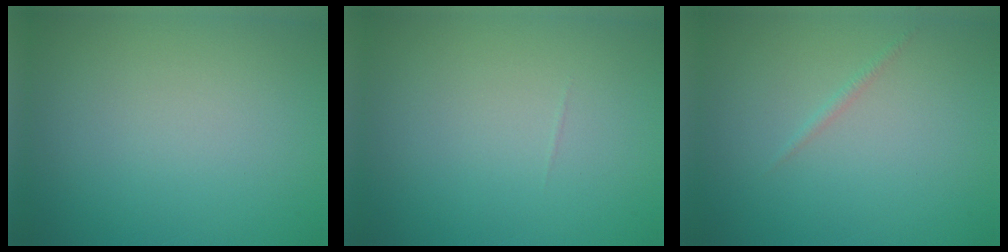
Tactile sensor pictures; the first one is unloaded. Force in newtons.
{"total": 0.0}
{"total": 0.6, "press": 0.6, "slide": 0.0}